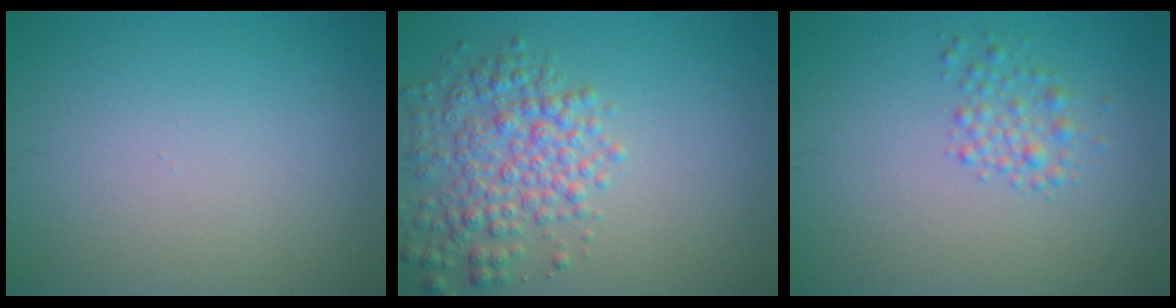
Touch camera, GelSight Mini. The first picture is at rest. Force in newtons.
{"total": 4.7, "press": 4.7, "slide": 0.2}
{"total": 1.8, "press": 1.8, "slide": 0.1}